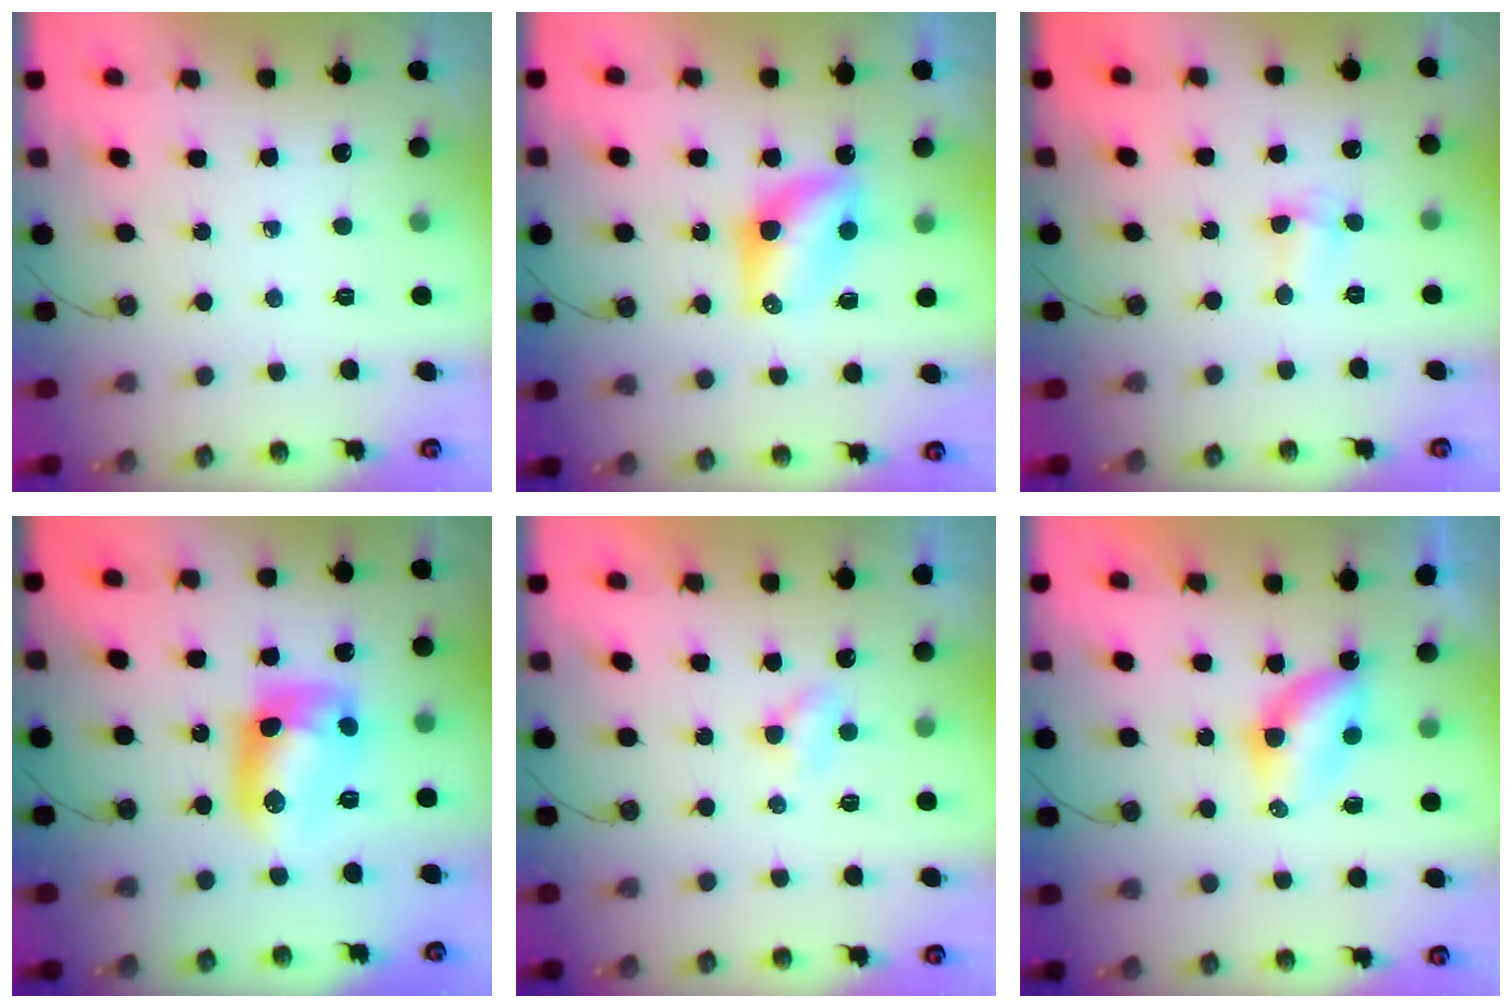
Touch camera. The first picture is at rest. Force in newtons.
{"total": 7.4, "press": 7.4, "slide": 0.3}
{"total": 2.8, "press": 2.8, "slide": 0.5}
{"total": 12.0, "press": 11.9, "slide": 0.7}
{"total": 4.4, "press": 2.8, "slide": 3.4}
{"total": 6.3, "press": 6.2, "slide": 0.6}